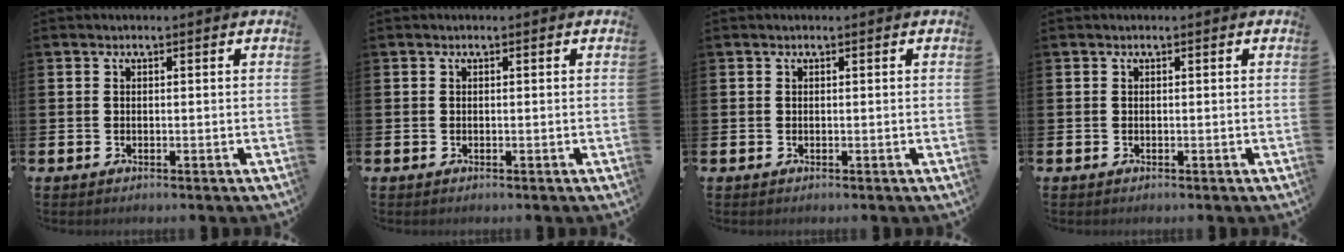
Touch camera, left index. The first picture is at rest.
{"total": 0.0}
{"total": 0.0}
{"total": 0.0}